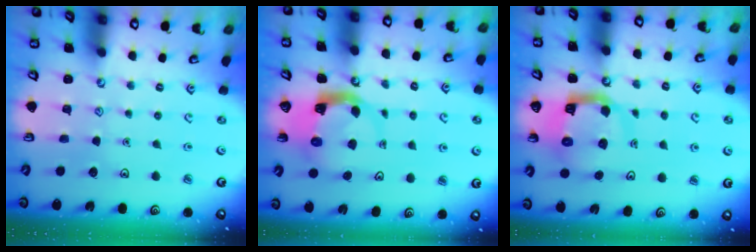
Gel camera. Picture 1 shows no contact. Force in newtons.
{"total": 4.4, "press": 4.3, "slide": 0.8}
{"total": 9.6, "press": 9.5, "slide": 1.4}